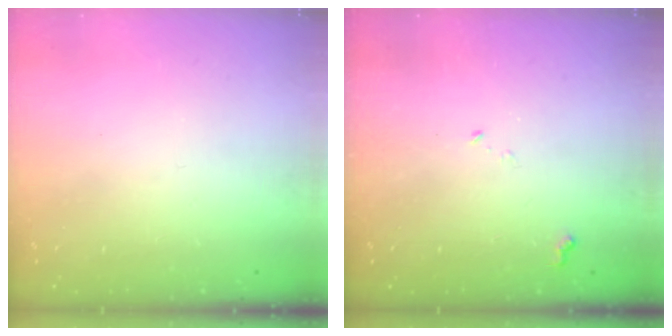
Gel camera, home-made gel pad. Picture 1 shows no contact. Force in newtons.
{"total": 6.2, "press": 6.2, "slide": 0.9}